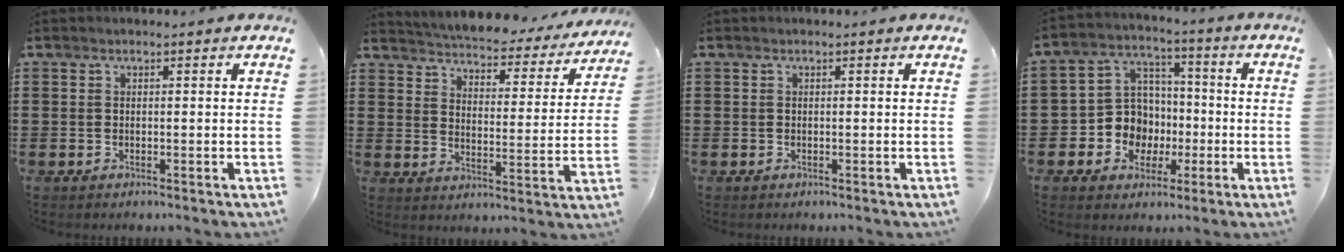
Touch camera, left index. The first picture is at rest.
{"total": 3.6, "force": [3.5, 0.1, 0.4], "torque": [-0.031, -0.035, 0.053]}
{"total": 0.0}
{"total": 8.7, "force": [-1.6, 8.1, 2.7], "torque": [-0.094, 0.012, -0.025]}